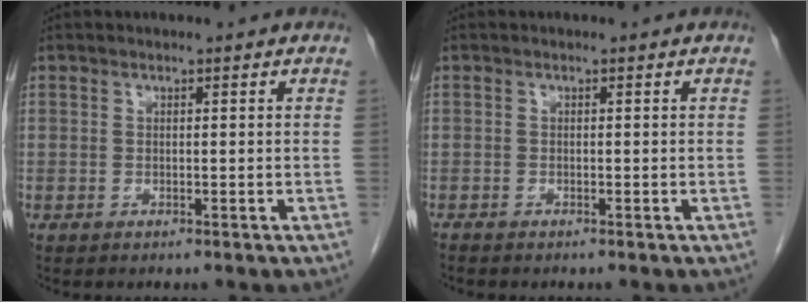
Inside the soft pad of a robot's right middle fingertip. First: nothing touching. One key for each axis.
{"total": 0.6, "fx": -0.6, "fy": 0.0, "fz": 0.1, "tx": -0.008, "ty": -0.002, "tz": -0.014}